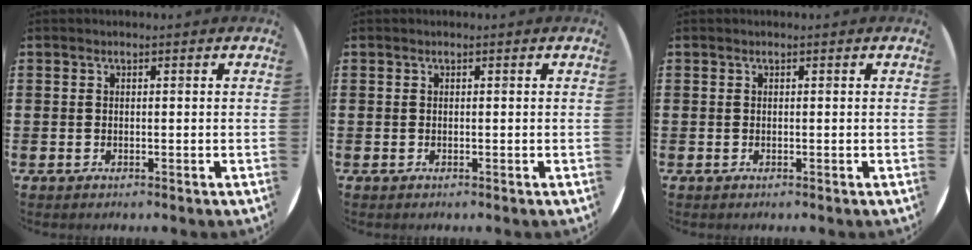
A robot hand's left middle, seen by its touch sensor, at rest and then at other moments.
{"total": 0.0}
{"total": 0.0}